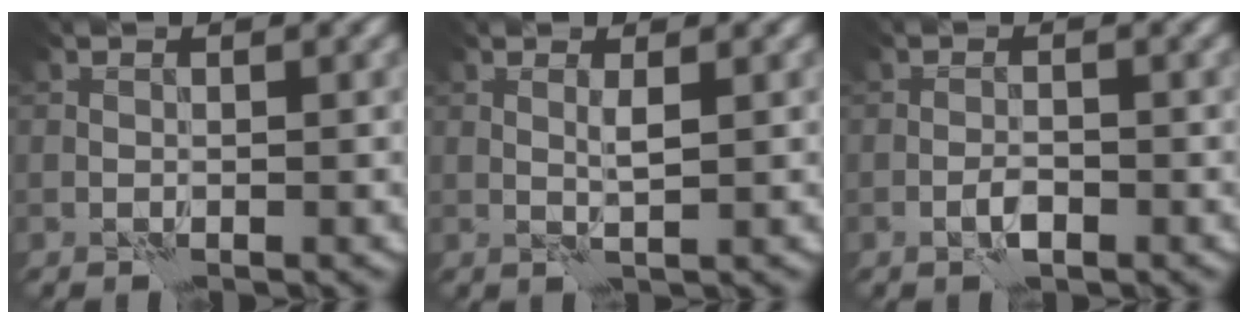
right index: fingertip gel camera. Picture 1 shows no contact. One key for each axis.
{"total": 1.1, "fx": 0.6, "fy": -0.2, "fz": 0.9, "tx": -0.023, "ty": -0.001, "tz": 0.007}
{"total": 1.4, "fx": -0.8, "fy": 0.4, "fz": 1.1, "tx": -0.023, "ty": 0.002, "tz": -0.018}